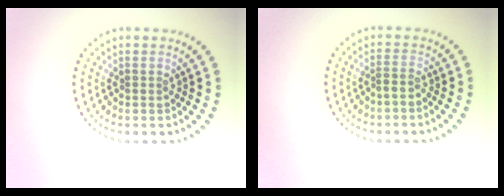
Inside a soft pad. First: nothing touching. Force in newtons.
{"total": 0.8, "press": 0.5, "slide": 0.6}